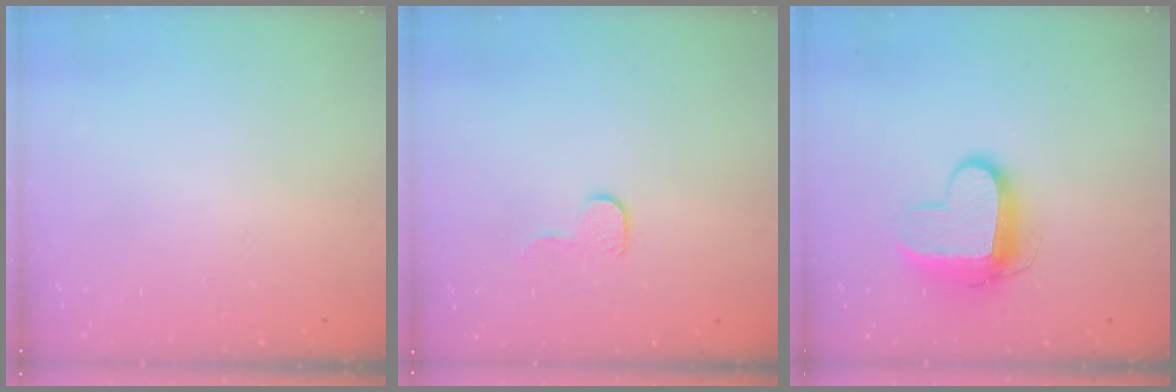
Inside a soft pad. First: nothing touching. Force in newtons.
{"total": 6.7, "press": 6.7, "slide": 0.6}
{"total": 11.1, "press": 11.1, "slide": 1.0}